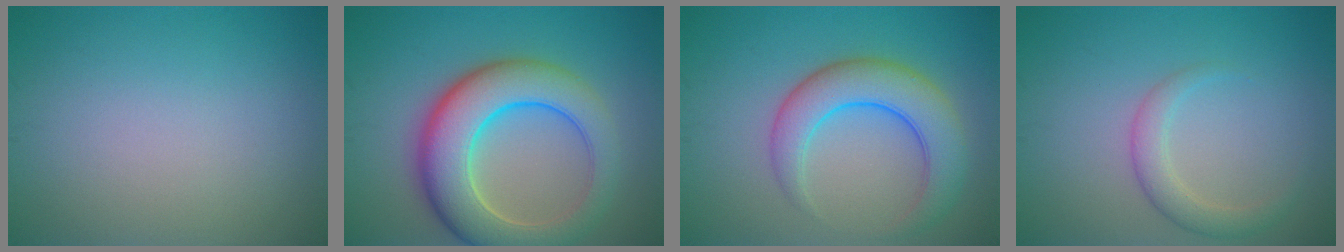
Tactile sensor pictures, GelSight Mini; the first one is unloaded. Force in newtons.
{"total": 9.4, "press": 9.4, "slide": 0.3}
{"total": 6.1, "press": 6.1, "slide": 0.4}
{"total": 2.4, "press": 2.4, "slide": 0.1}